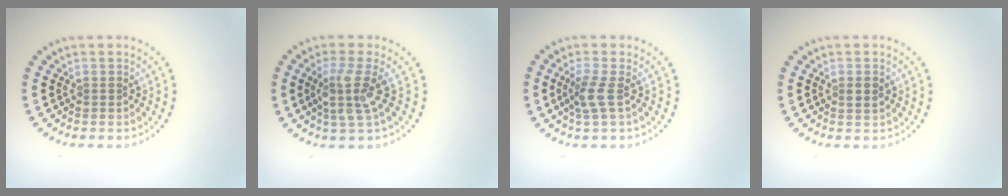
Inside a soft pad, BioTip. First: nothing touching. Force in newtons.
{"total": 3.2, "press": 2.4, "slide": 2.1}
{"total": 2.1, "press": 1.7, "slide": 1.2}
{"total": 1.1, "press": 1.1, "slide": 0.3}